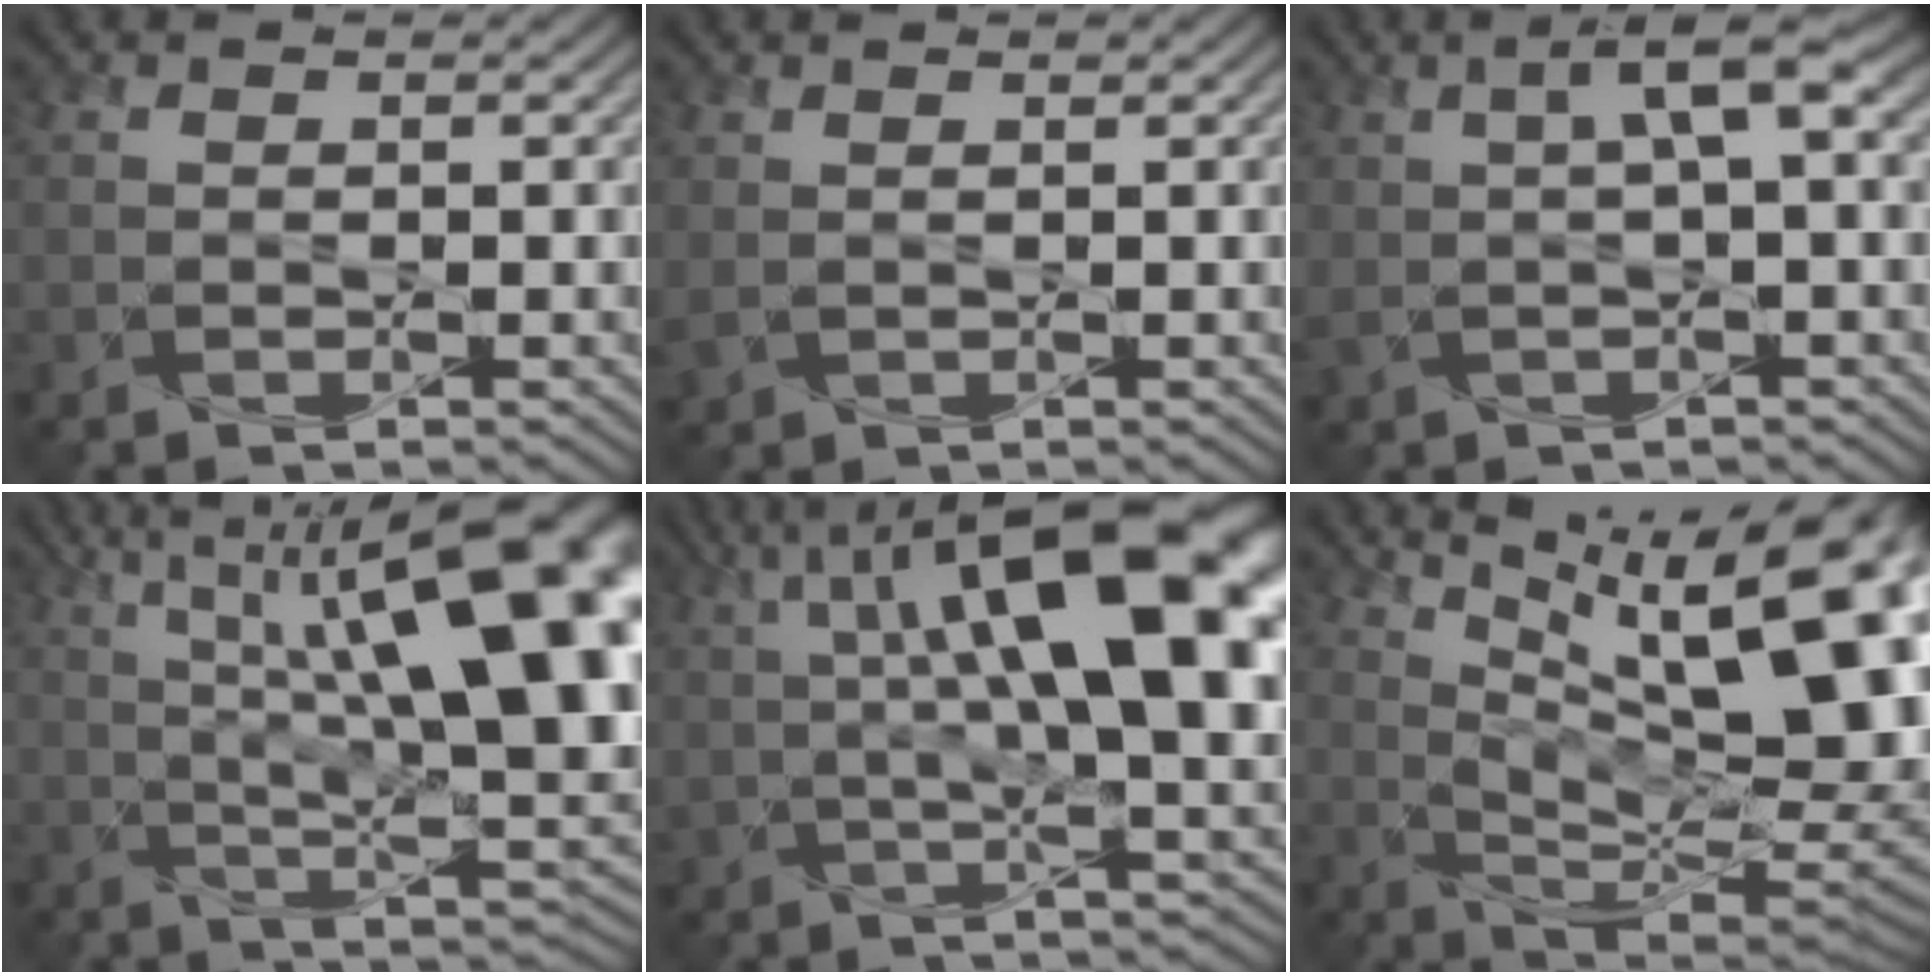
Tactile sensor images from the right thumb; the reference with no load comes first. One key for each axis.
{"total": 1.2, "fx": 0.8, "fy": 0.4, "fz": 0.7, "tx": -0.026, "ty": -0.002, "tz": 0.022}
{"total": 5.3, "fx": 1.3, "fy": 1.3, "fz": 5.0, "tx": -0.092, "ty": 0.013, "tz": 0.017}
{"total": 21.5, "fx": 5.9, "fy": 8.1, "fz": 19.1, "tx": -0.255, "ty": 0.039, "tz": 0.082}
{"total": 18.3, "fx": 5.1, "fy": 7.0, "fz": 16.1, "tx": -0.262, "ty": 0.028, "tz": 0.081}
{"total": 16.3, "fx": 6.6, "fy": 5.7, "fz": 13.8, "tx": -0.201, "ty": 0.014, "tz": 0.111}